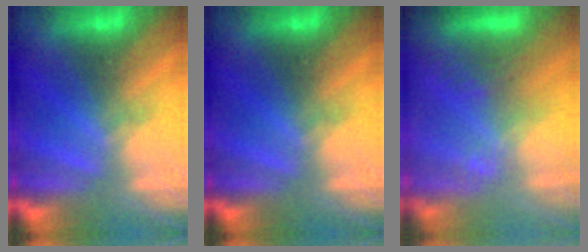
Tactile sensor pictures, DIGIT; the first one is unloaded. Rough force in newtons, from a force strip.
{"total": 0.0}
{"total": 2.7}